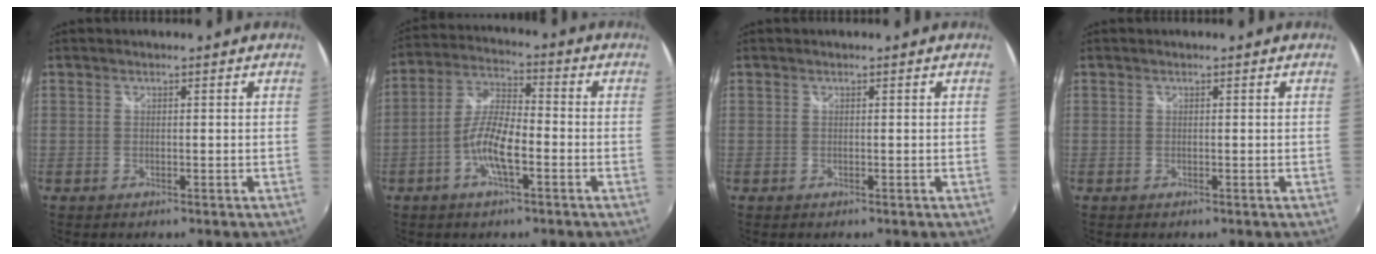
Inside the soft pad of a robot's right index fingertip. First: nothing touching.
{"total": 8.7, "force": [-3.4, 2.4, 7.7], "torque": [-0.164, 0.007, -0.066]}
{"total": 0.0}
{"total": 0.0}